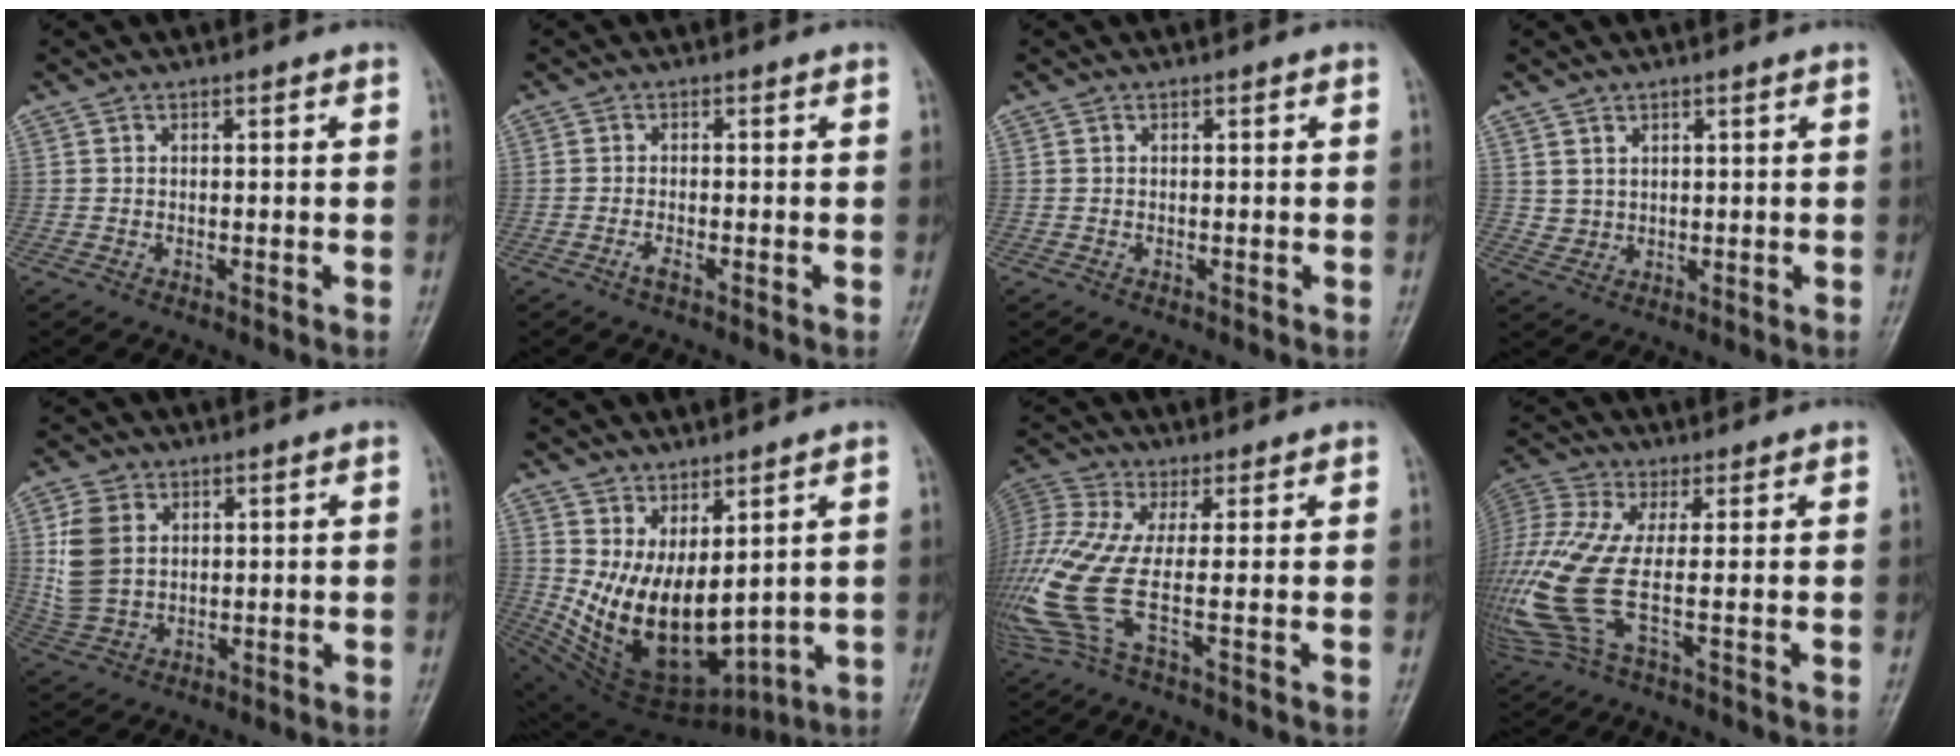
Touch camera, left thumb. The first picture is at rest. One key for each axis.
{"total": 1.4, "fx": -0.9, "fy": 0.2, "fz": 1.1, "tx": -0.024, "ty": 0.004, "tz": -0.017}
{"total": 0.0}
{"total": 2.5, "fx": 1.6, "fy": 1.9, "fz": 0.4, "tx": 0.008, "ty": -0.014, "tz": 0.031}
{"total": 8.9, "fx": 2.3, "fy": 6.4, "fz": 5.7, "tx": -0.106, "ty": -0.007, "tz": 0.053}
{"total": 15.7, "fx": 2.4, "fy": 8.0, "fz": 13.2, "tx": -0.214, "ty": -0.055, "tz": 0.079}
{"total": 12.6, "fx": -1.9, "fy": 2.2, "fz": 12.2, "tx": -0.323, "ty": 0.004, "tz": -0.048}
{"total": 14.7, "fx": -1.7, "fy": 3.8, "fz": 14.0, "tx": -0.371, "ty": -0.001, "tz": -0.038}